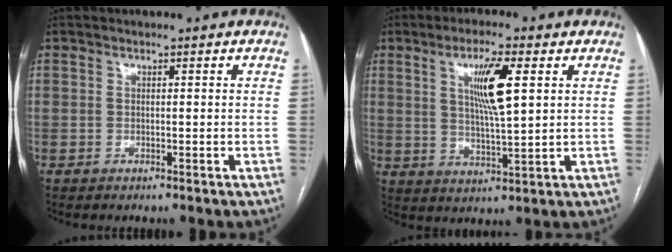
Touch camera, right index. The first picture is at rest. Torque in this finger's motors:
{"motor_torque": [0.89, 0.59, 0.25, 0.11]}